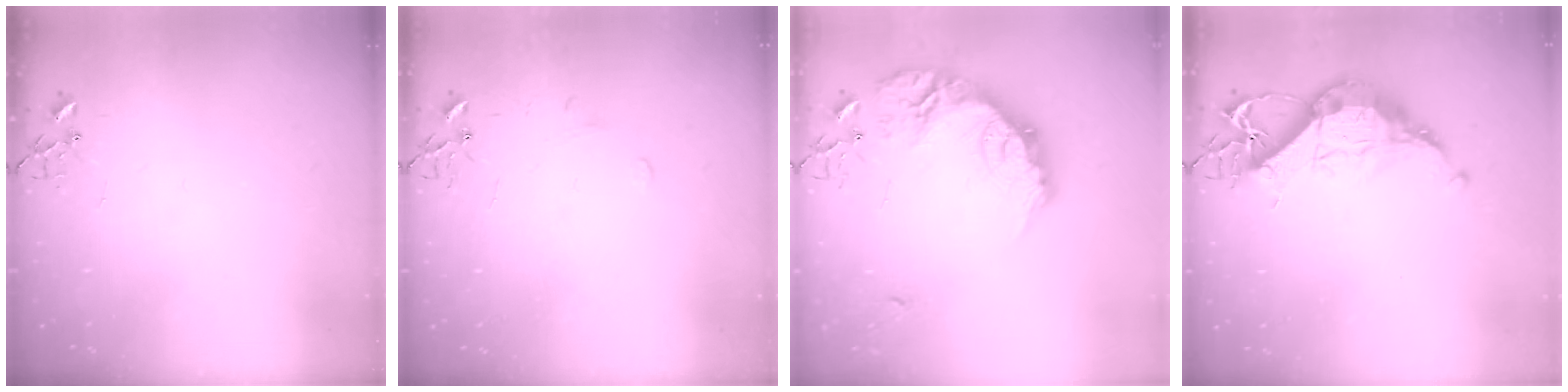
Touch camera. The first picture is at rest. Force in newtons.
{"total": 5.4, "press": 5.4, "slide": 0.6}
{"total": 19.0, "press": 19.0, "slide": 0.4}
{"total": 13.9, "press": 13.9, "slide": 1.1}